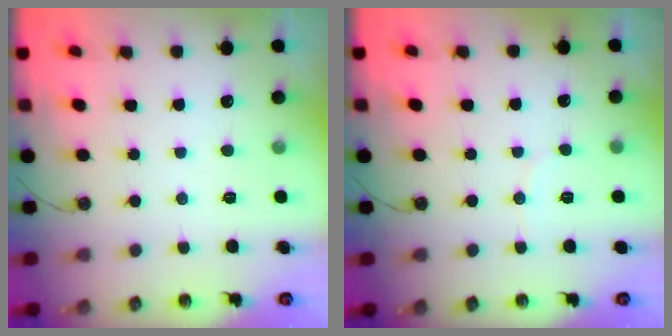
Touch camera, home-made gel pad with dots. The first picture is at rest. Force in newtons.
{"total": 1.8, "press": 1.8, "slide": 0.2}